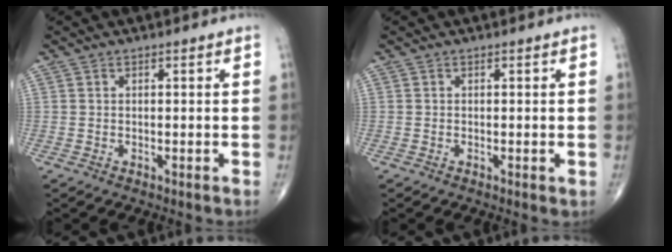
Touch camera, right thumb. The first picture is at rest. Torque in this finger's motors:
{"motor_torque": [0.03, 0.51, -0.05, -0.05, -0.01]}